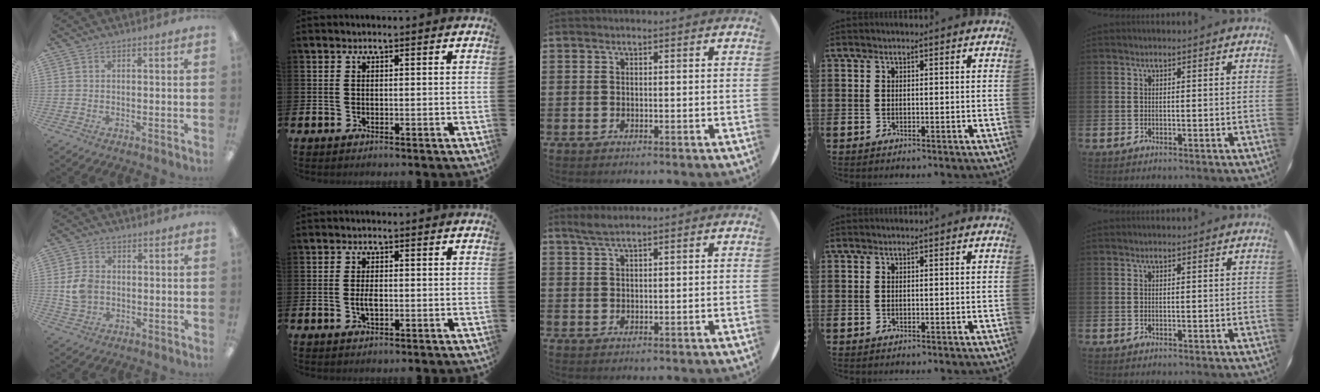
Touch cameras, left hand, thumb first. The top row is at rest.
{"thumb": {"total": 6.3, "force": [0.1, 5.0, 3.9], "torque": [-0.078, 0.006, 0.003]}, "index": {"total": 2.1, "force": [-0.3, 0.9, 1.9], "torque": [-0.030, -0.002, -0.007]}, "middle": {"total": 2.2, "force": [1.8, 0.2, 1.2], "torque": [-0.025, 0.003, 0.032]}}